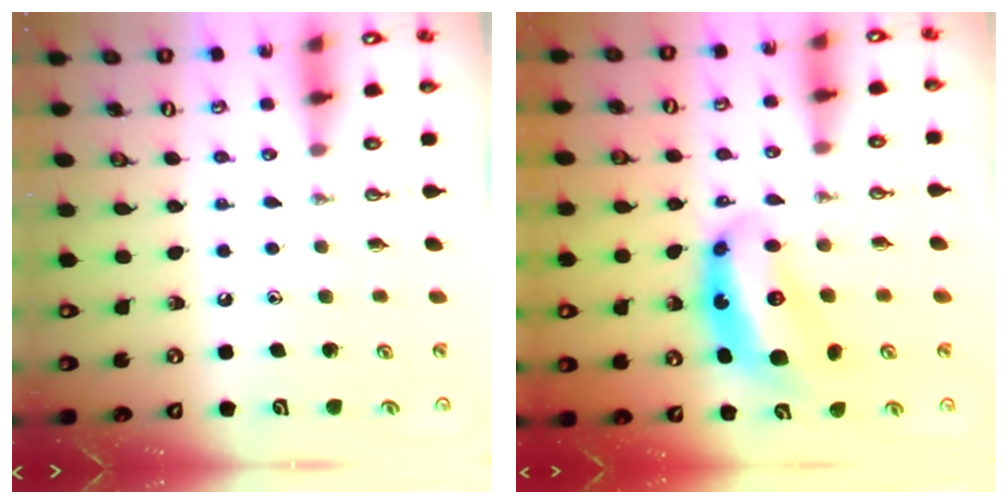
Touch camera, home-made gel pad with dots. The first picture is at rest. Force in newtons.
{"total": 8.2, "press": 8.1, "slide": 0.4}